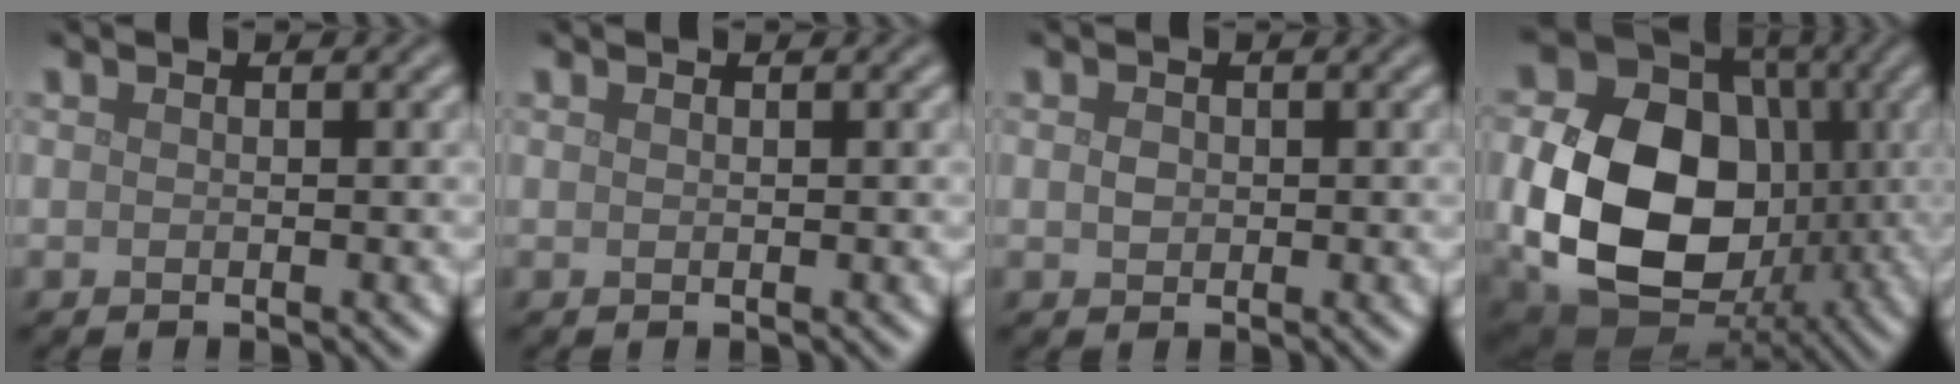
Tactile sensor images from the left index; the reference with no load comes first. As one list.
[{"total": 0.0}, {"total": 1.0, "force": [0.1, 0.9, 0.6], "torque": [-0.013, 0.001, 0.000]}, {"total": 14.7, "force": [-1.3, 11.1, 9.4], "torque": [-0.190, -0.024, -0.022]}]